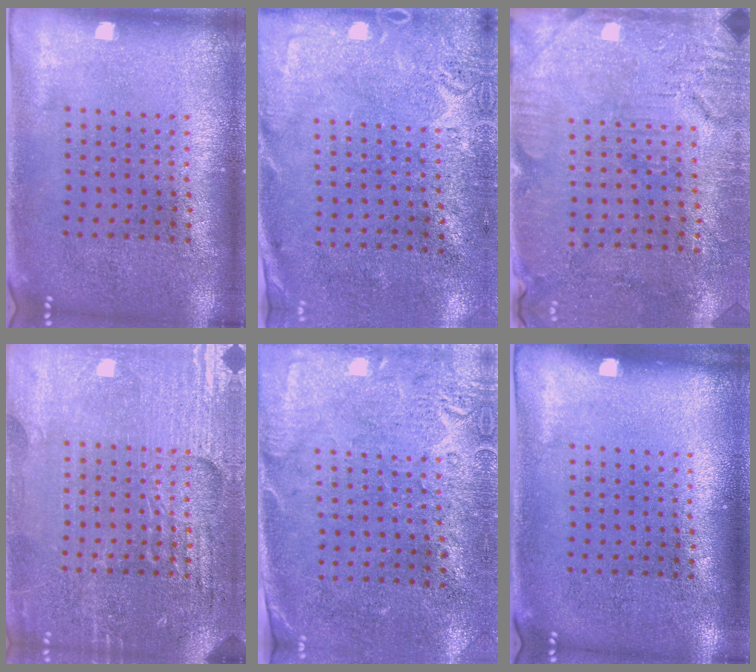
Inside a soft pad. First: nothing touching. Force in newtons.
{"total": 2.7, "press": 2.2, "slide": 1.6}
{"total": 3.2, "press": 2.8, "slide": 1.5}
{"total": 4.2, "press": 4.0, "slide": 1.2}
{"total": 2.7, "press": 2.3, "slide": 1.4}
{"total": 0.0}